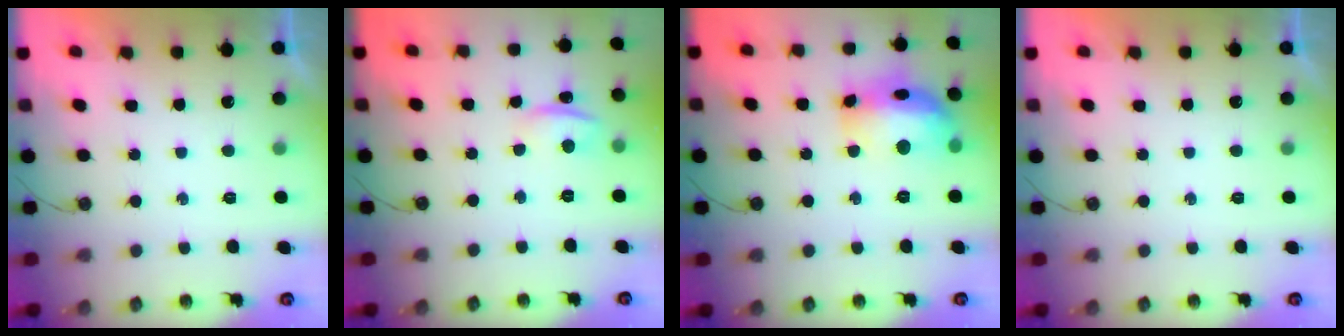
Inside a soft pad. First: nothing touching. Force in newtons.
{"total": 1.6, "press": 1.4, "slide": 0.7}
{"total": 18.6, "press": 18.5, "slide": 1.8}
{"total": 0.0}